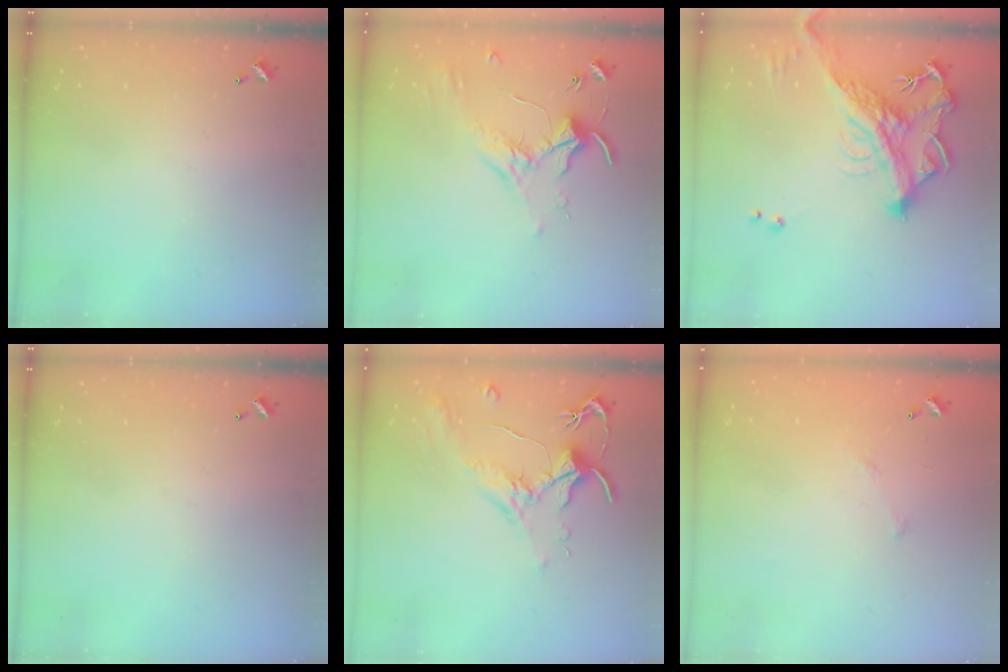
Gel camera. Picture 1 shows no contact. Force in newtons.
{"total": 1.7, "press": 1.6, "slide": 0.4}
{"total": 7.2, "press": 6.9, "slide": 1.8}
{"total": 0.0}
{"total": 1.9, "press": 1.9, "slide": 0.6}
{"total": 5.7, "press": 5.7, "slide": 0.7}